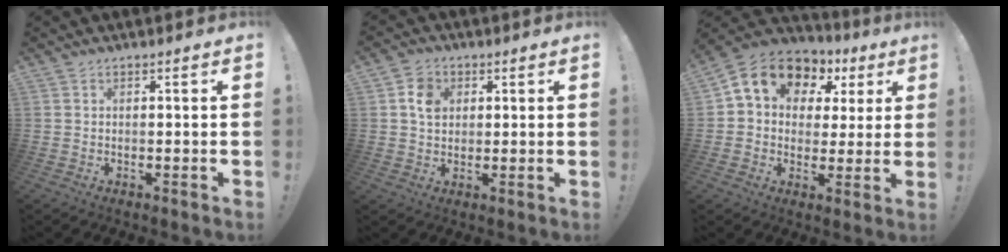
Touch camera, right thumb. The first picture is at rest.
{"total": 6.4, "force": [1.7, 5.3, 3.1], "torque": [-0.039, 0.000, 0.031]}
{"total": 11.7, "force": [5.6, 8.4, 5.8], "torque": [-0.083, -0.033, 0.099]}